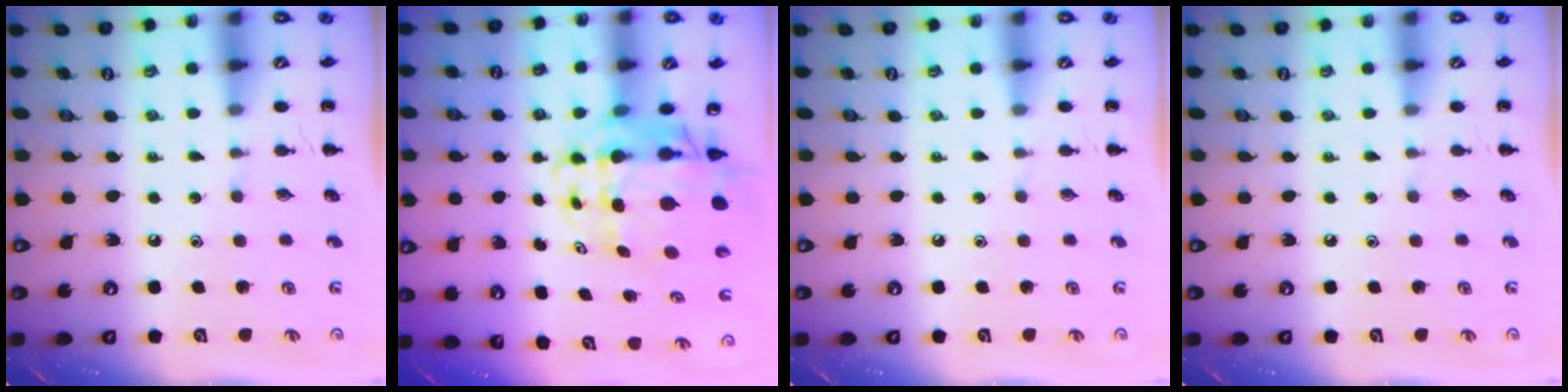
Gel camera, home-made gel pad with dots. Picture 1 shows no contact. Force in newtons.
{"total": 9.5, "press": 9.0, "slide": 3.0}
{"total": 0.0}
{"total": 0.0}